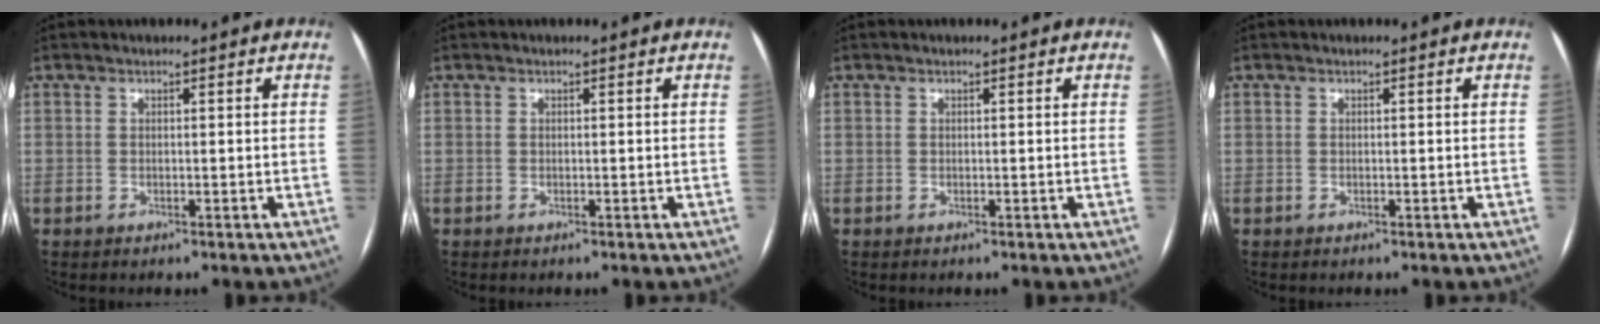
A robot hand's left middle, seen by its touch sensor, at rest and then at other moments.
{"total": 0.0}
{"total": 0.0}
{"total": 0.0}